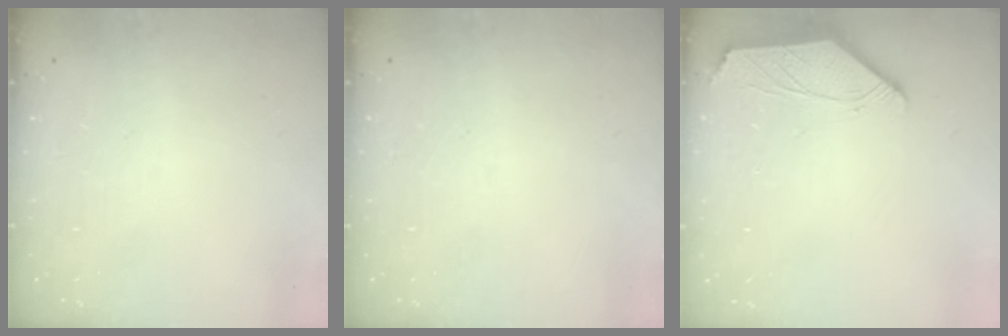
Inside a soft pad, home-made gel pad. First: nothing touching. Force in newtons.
{"total": 0.0}
{"total": 1.4, "press": 1.3, "slide": 0.3}